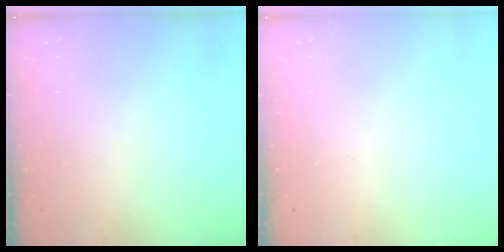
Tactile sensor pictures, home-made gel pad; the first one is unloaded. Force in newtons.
{"total": 0.0}